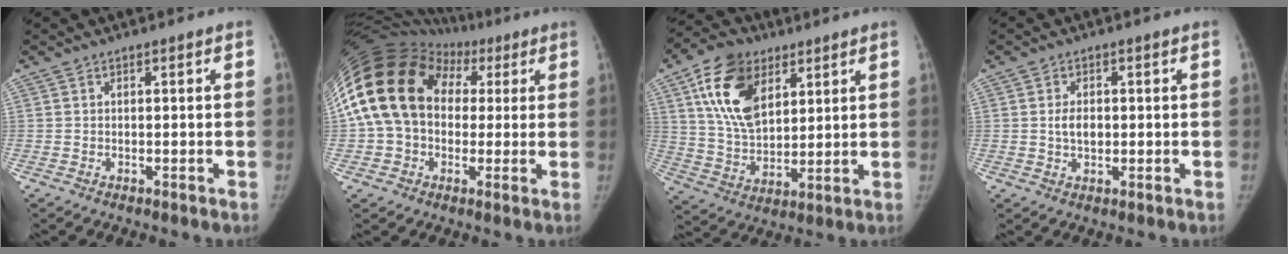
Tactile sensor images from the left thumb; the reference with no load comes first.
{"total": 22.8, "force": [3.2, 18.0, 13.6], "torque": [-0.277, 0.070, 0.058]}
{"total": 15.7, "force": [6.9, 9.7, 10.2], "torque": [-0.162, -0.023, 0.130]}
{"total": 3.3, "force": [0.2, 2.4, 2.4], "torque": [-0.033, 0.001, 0.005]}